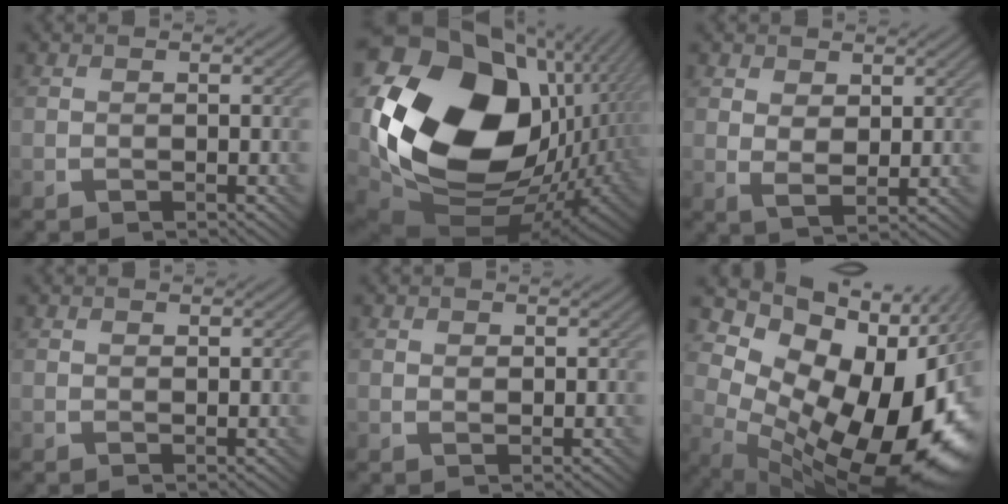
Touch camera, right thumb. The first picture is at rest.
{"total": 22.7, "force": [3.2, 16.6, 15.1], "torque": [-0.332, -0.033, 0.087]}
{"total": 3.4, "force": [1.9, 1.8, 2.1], "torque": [-0.045, -0.010, 0.038]}
{"total": 0.6, "force": [0.5, 0.3, 0.2], "torque": [-0.003, -0.001, 0.009]}
{"total": 0.9, "force": [0.6, 0.5, 0.4], "torque": [-0.005, -0.002, 0.012]}
{"total": 17.9, "force": [1.3, 11.1, 14.0], "torque": [-0.173, -0.028, 0.066]}